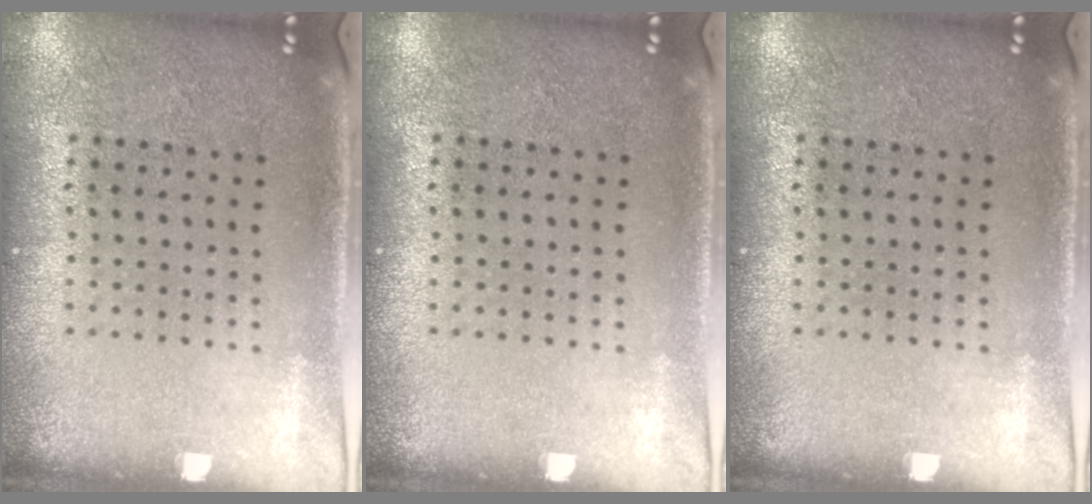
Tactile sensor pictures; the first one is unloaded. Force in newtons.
{"total": 0.0}
{"total": 0.0}